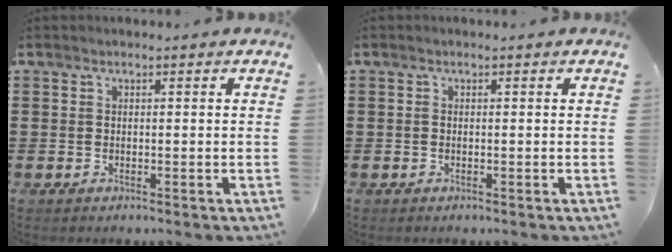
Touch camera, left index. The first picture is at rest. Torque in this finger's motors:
{"motor_torque": [0.06, 0.07, 0.03, 0.00]}